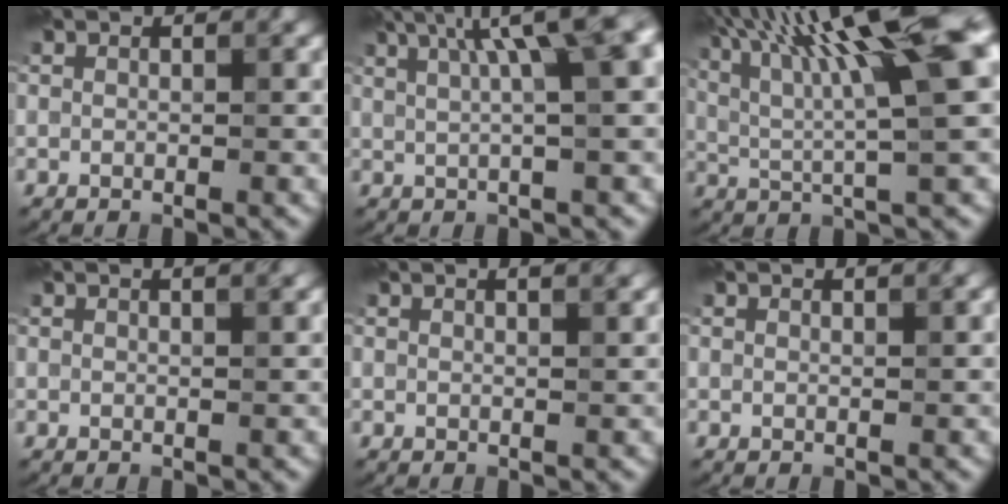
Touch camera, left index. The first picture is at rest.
{"total": 10.3, "force": [3.8, 3.3, 9.0], "torque": [-0.078, 0.046, 0.037]}
{"total": 12.9, "force": [4.8, 2.4, 11.8], "torque": [-0.182, 0.019, 0.079]}
{"total": 2.0, "force": [1.4, 0.7, 1.2], "torque": [-0.004, 0.002, 0.005]}
{"total": 2.7, "force": [1.7, 1.0, 1.8], "torque": [-0.004, 0.013, 0.001]}
{"total": 1.2, "force": [1.0, 0.3, 0.6], "torque": [-0.002, 0.000, 0.009]}